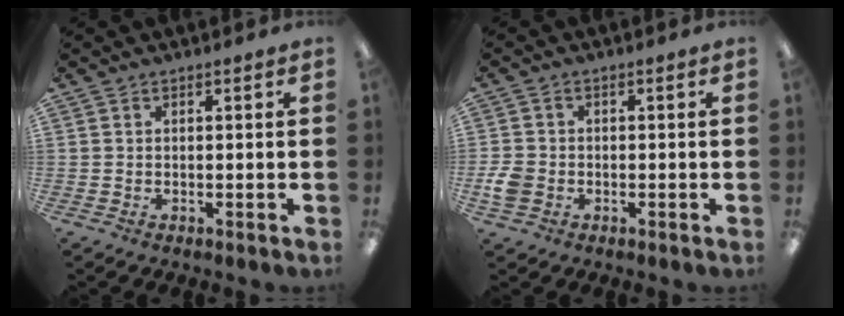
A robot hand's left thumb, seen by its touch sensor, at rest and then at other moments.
{"total": 4.4, "force": [-1.3, 3.4, 2.3], "torque": [-0.050, 0.006, -0.024]}